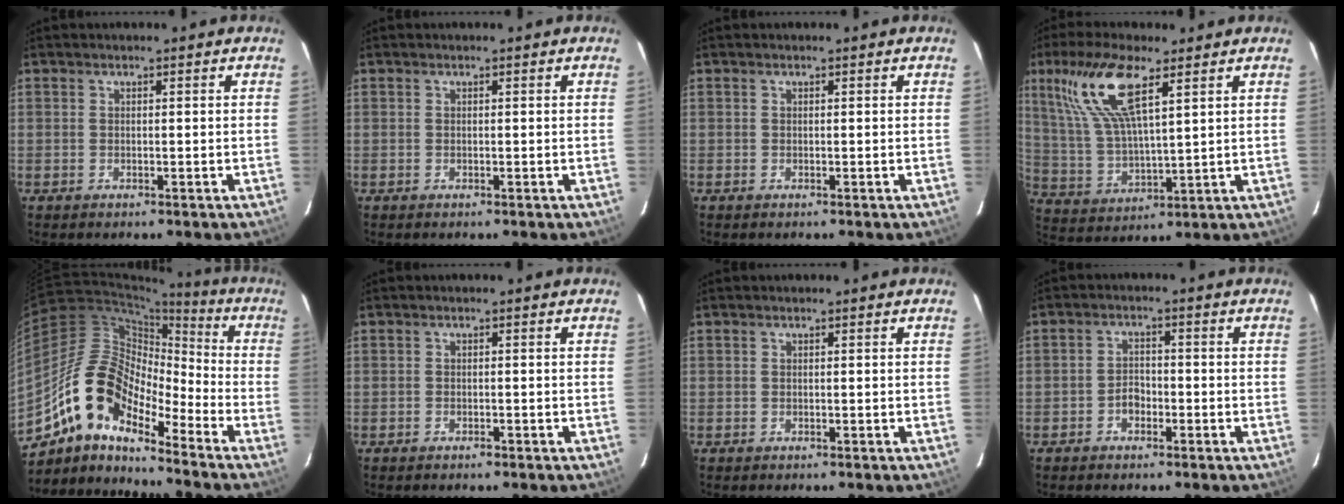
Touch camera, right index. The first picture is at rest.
{"total": 0.0}
{"total": 0.0}
{"total": 14.2, "force": [7.5, 3.9, 11.4], "torque": [-0.232, 0.013, 0.157]}
{"total": 14.4, "force": [-10.7, 5.6, 7.8], "torque": [-0.125, 0.009, -0.217]}
{"total": 0.8, "force": [-0.7, 0.4, 0.3], "torque": [-0.007, 0.002, -0.013]}
{"total": 0.0}
{"total": 2.7, "force": [-1.6, 1.9, 1.1], "torque": [-0.023, 0.009, -0.027]}